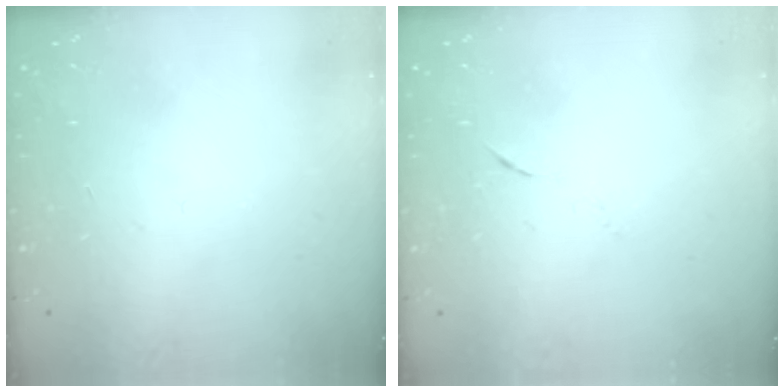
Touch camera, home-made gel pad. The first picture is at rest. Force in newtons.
{"total": 4.4, "press": 4.2, "slide": 1.3}